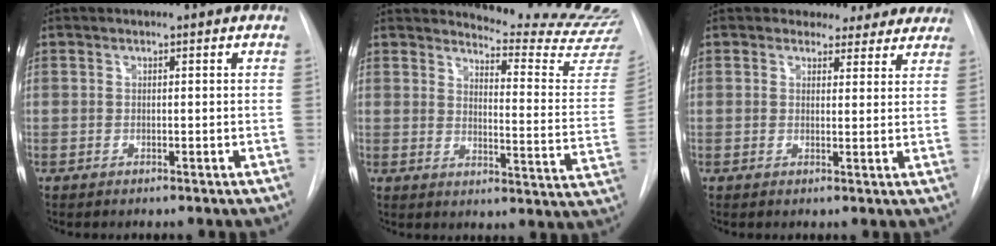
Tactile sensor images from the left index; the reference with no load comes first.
{"total": 17.1, "force": [16.9, -0.4, 2.4], "torque": [-0.024, -0.155, 0.179]}
{"total": 8.3, "force": [7.3, 4.0, 0.4], "torque": [0.029, -0.002, 0.057]}